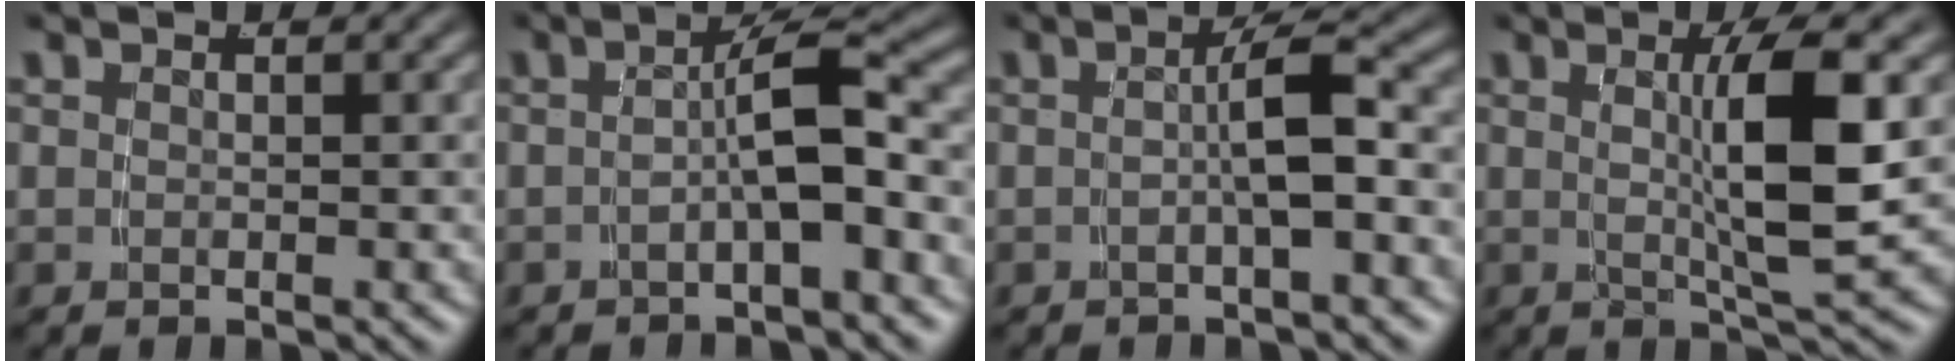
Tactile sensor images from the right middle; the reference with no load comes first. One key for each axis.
{"total": 3.7, "fx": -1.5, "fy": 0.1, "fz": 3.4, "tx": -0.045, "ty": 0.006, "tz": -0.022}
{"total": 3.2, "fx": -0.8, "fy": -0.2, "fz": 3.1, "tx": -0.041, "ty": 0.006, "tz": -0.013}
{"total": 5.9, "fx": 0.9, "fy": 0.4, "fz": 5.8, "tx": -0.099, "ty": -0.005, "tz": 0.018}